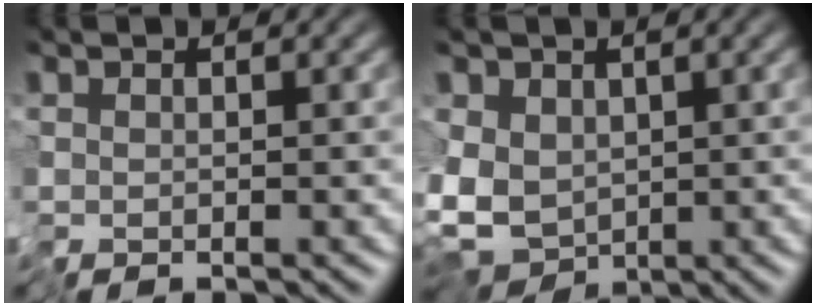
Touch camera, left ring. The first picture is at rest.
{"total": 6.5, "force": [-0.8, 4.4, 4.7], "torque": [-0.088, -0.011, -0.016]}